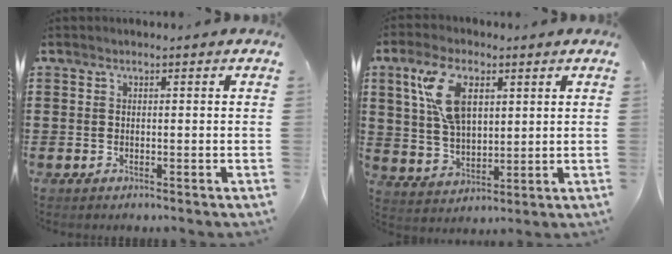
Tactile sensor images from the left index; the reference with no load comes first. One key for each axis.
{"total": 9.5, "fx": 3.9, "fy": 4.9, "fz": 7.2, "tx": -0.168, "ty": 0.008, "tz": 0.067}